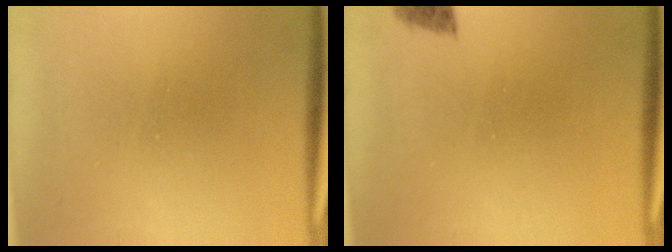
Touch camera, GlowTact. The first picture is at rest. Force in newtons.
{"total": 2.7}